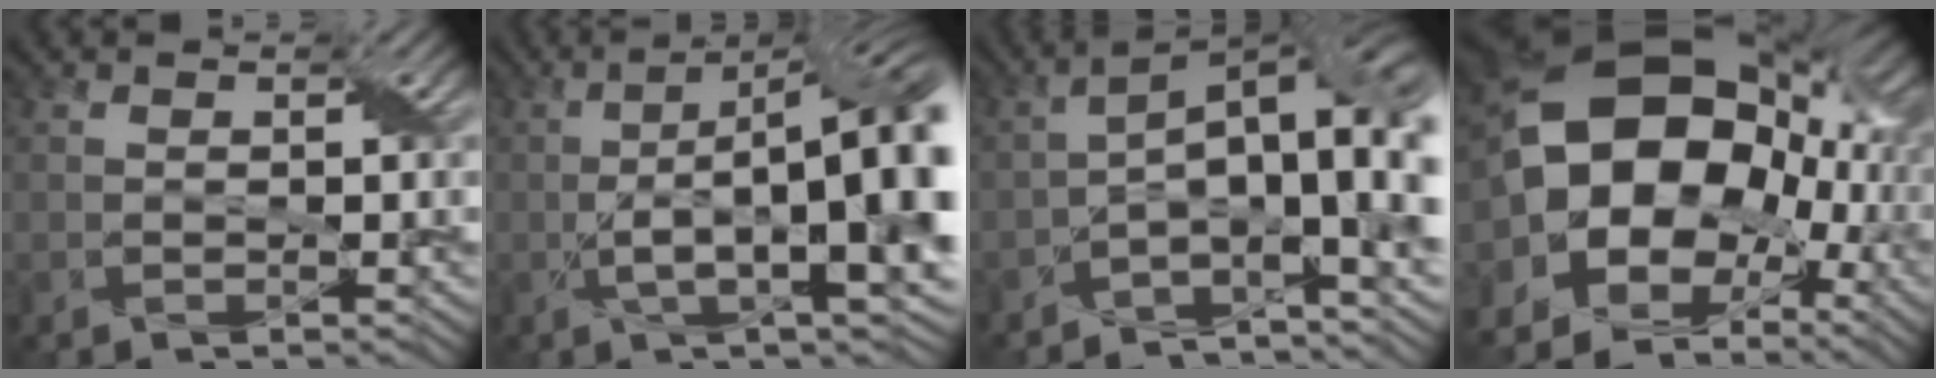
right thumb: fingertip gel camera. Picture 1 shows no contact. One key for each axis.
{"total": 16.0, "fx": -0.5, "fy": 5.0, "fz": 15.2, "tx": -0.231, "ty": 0.004, "tz": -0.007}
{"total": 13.0, "fx": -2.3, "fy": 5.3, "fz": 11.6, "tx": -0.167, "ty": 0.001, "tz": -0.041}
{"total": 21.6, "fx": -0.4, "fy": 16.2, "fz": 14.2, "tx": -0.259, "ty": -0.008, "tz": -0.007}